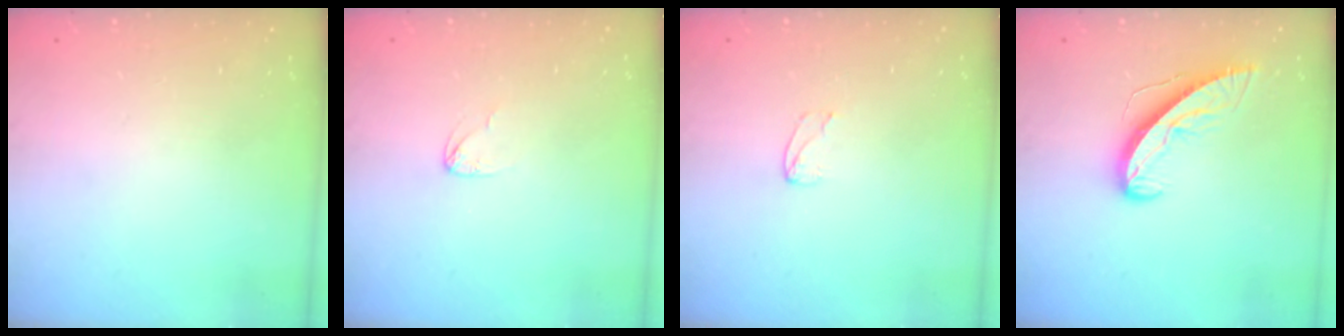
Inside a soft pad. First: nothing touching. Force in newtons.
{"total": 2.6, "press": 2.6, "slide": 0.1}
{"total": 2.4, "press": 2.4, "slide": 0.2}
{"total": 10.1, "press": 10.1, "slide": 0.9}